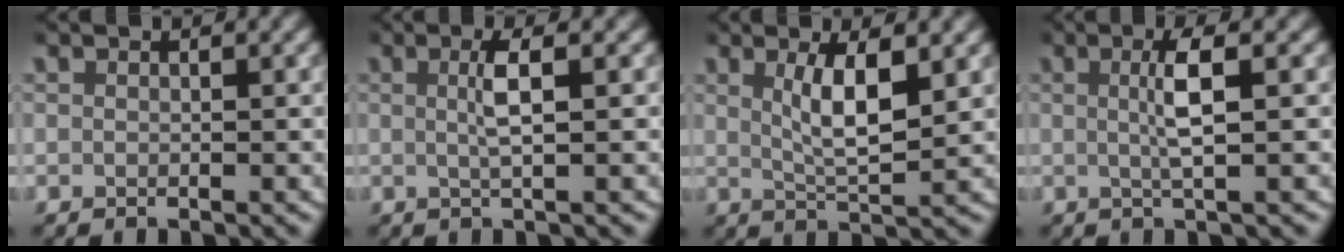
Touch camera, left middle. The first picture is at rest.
{"total": 2.3, "force": [0.4, -0.1, 2.3], "torque": [-0.045, 0.003, 0.006]}
{"total": 4.1, "force": [1.1, 1.0, 3.9], "torque": [-0.067, -0.008, 0.025]}
{"total": 2.9, "force": [0.5, -0.1, 2.9], "torque": [-0.055, 0.005, 0.007]}